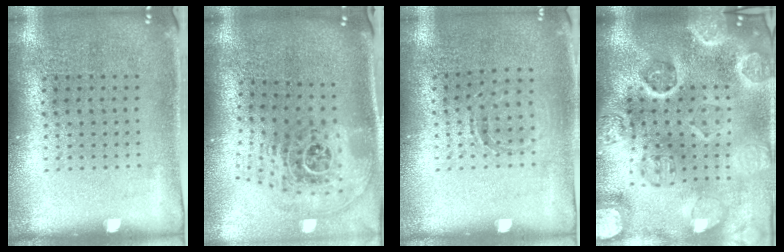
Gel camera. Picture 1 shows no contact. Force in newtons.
{"total": 2.5, "press": 1.7, "slide": 1.8}
{"total": 0.8, "press": 0.8, "slide": 0.3}
{"total": 5.4, "press": 4.6, "slide": 2.8}